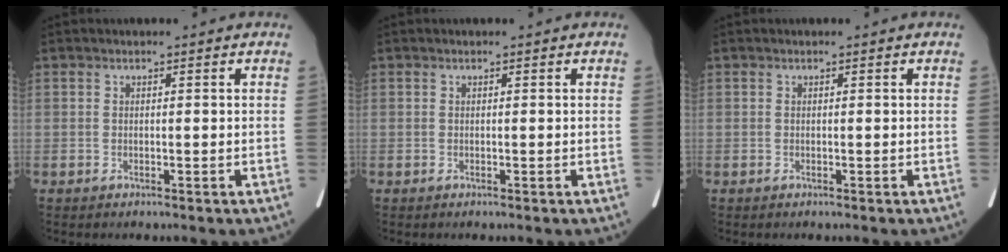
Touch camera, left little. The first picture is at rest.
{"total": 0.0}
{"total": 0.0}